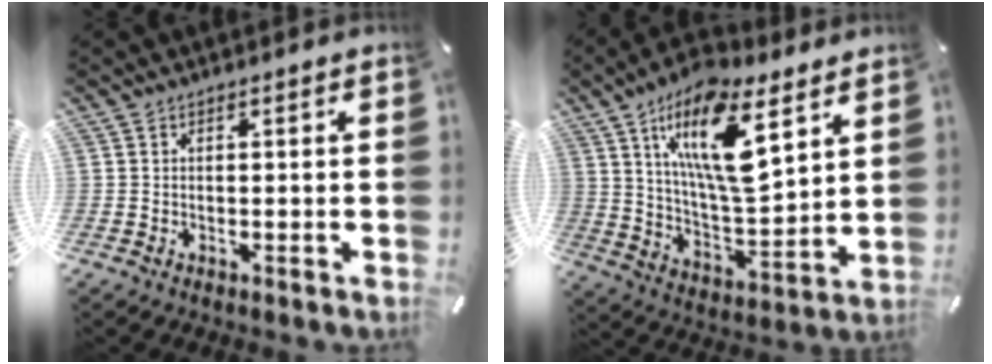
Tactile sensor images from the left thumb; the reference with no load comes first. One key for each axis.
{"total": 19.1, "fx": 10.0, "fy": 7.0, "fz": 14.7, "tx": -0.279, "ty": -0.041, "tz": 0.162}